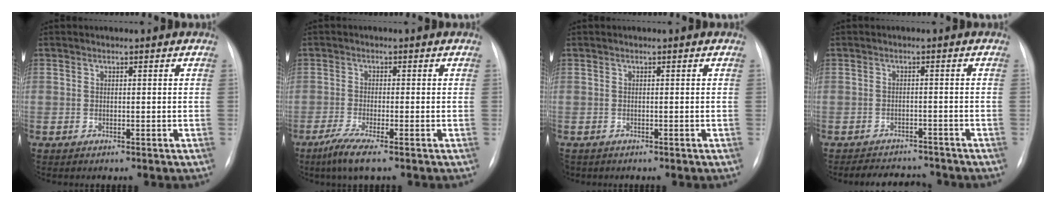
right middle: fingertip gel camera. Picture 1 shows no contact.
{"total": 4.6, "force": [-3.1, 0.1, 3.4], "torque": [-0.077, -0.016, -0.062]}
{"total": 1.6, "force": [-1.2, 1.0, 0.3], "torque": [-0.009, 0.000, -0.015]}
{"total": 8.6, "force": [-7.8, 2.6, 2.4], "torque": [-0.038, 0.004, -0.102]}